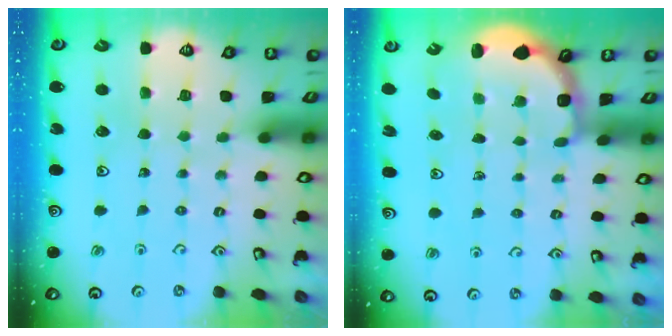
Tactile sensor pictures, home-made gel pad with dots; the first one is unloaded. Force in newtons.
{"total": 2.8, "press": 2.3, "slide": 1.7}